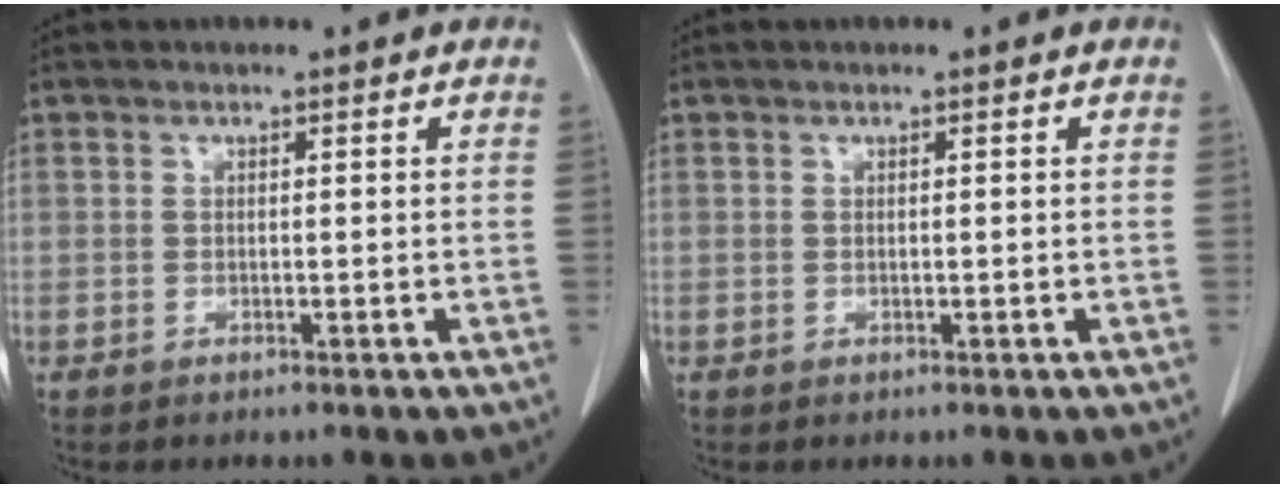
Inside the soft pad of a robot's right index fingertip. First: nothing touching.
{"total": 0.0}